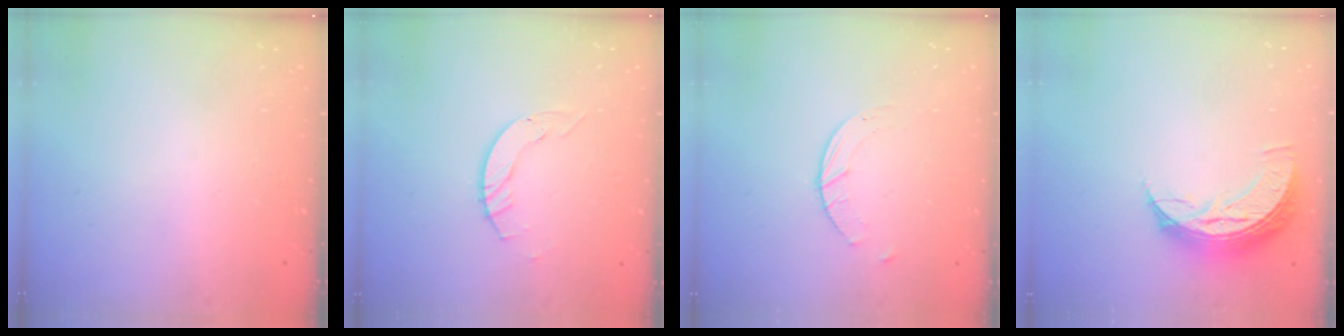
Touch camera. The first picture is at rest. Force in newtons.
{"total": 2.1, "press": 2.1, "slide": 0.3}
{"total": 2.0, "press": 2.0, "slide": 0.3}
{"total": 8.7, "press": 8.7, "slide": 0.7}